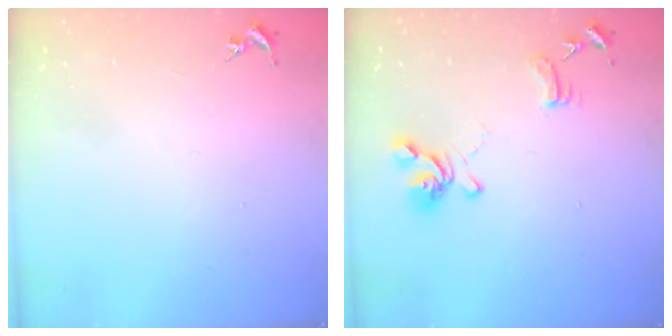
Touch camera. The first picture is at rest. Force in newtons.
{"total": 13.1, "press": 13.0, "slide": 1.2}